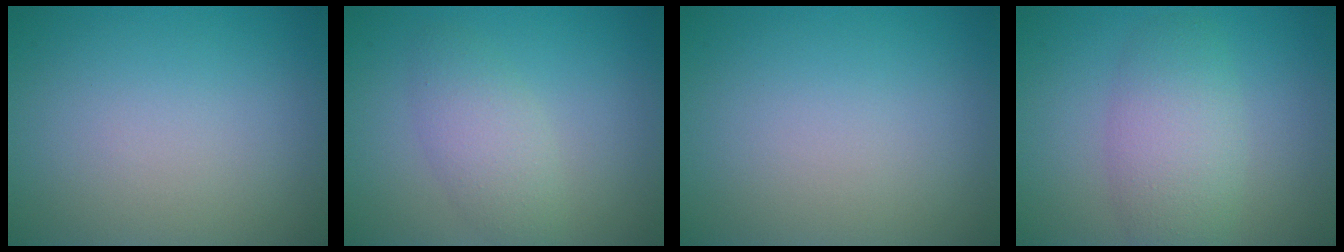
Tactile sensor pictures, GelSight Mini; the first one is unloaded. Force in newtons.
{"total": 2.9, "press": 2.9, "slide": 0.1}
{"total": 0.0}
{"total": 4.5, "press": 4.5, "slide": 0.1}